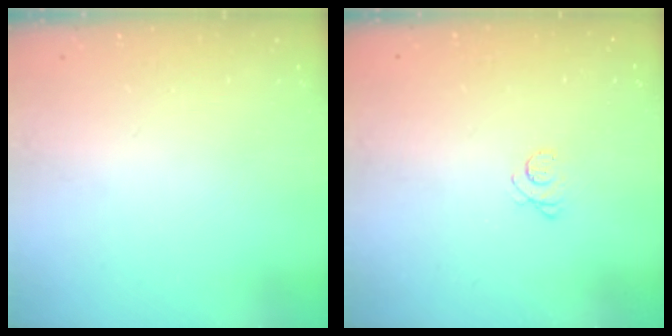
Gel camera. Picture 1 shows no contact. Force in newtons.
{"total": 2.8, "press": 2.7, "slide": 0.3}